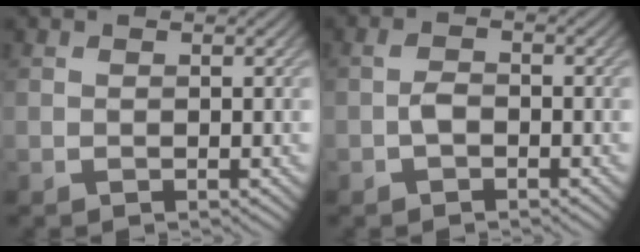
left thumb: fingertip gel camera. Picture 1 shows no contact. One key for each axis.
{"total": 1.8, "fx": -0.8, "fy": 1.1, "fz": 1.2, "tx": -0.026, "ty": 0.004, "tz": -0.020}